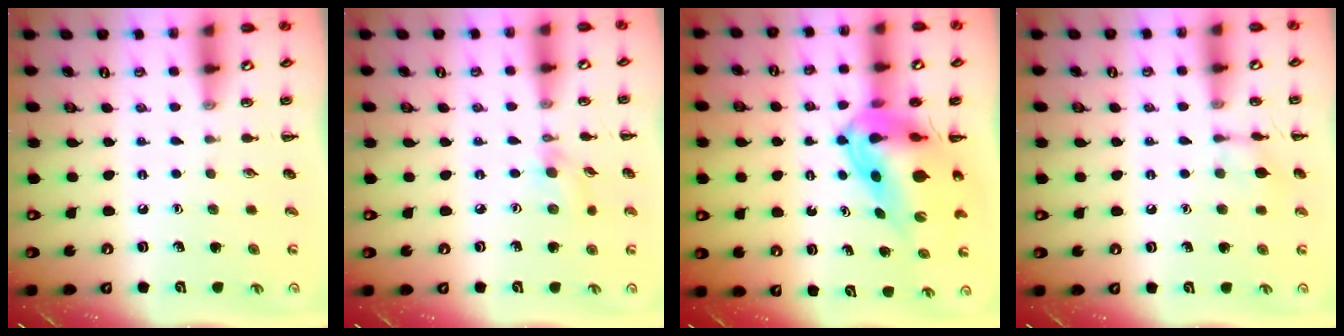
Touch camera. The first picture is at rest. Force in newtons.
{"total": 3.8, "press": 3.5, "slide": 1.3}
{"total": 12.2, "press": 11.7, "slide": 3.5}
{"total": 6.5, "press": 6.3, "slide": 1.6}